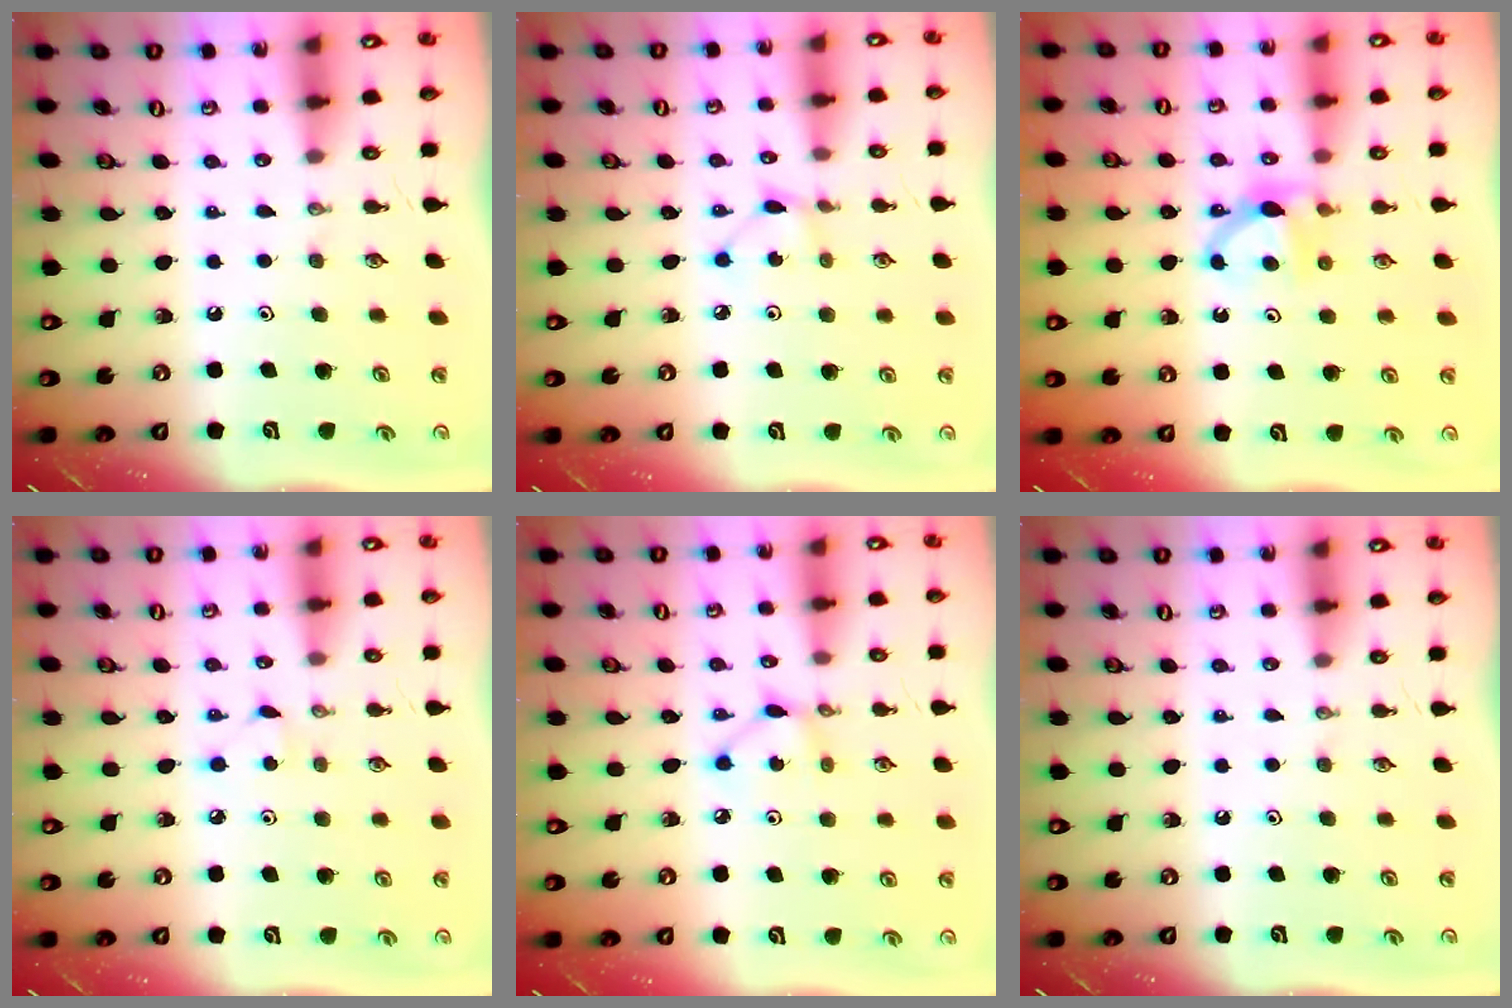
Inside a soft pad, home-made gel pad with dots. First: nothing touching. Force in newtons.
{"total": 1.9, "press": 1.9, "slide": 0.1}
{"total": 6.3, "press": 6.3, "slide": 0.7}
{"total": 2.9, "press": 2.8, "slide": 0.3}
{"total": 3.4, "press": 3.4, "slide": 0.1}
{"total": 0.0}